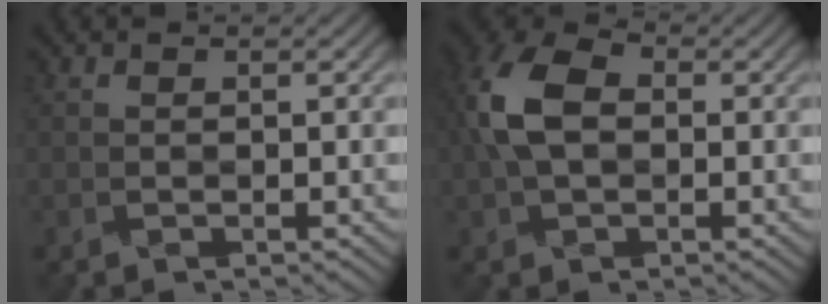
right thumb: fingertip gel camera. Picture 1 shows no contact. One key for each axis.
{"total": 7.4, "fx": 0.9, "fy": 4.8, "fz": 5.6, "tx": -0.141, "ty": 0.020, "tz": 0.002}